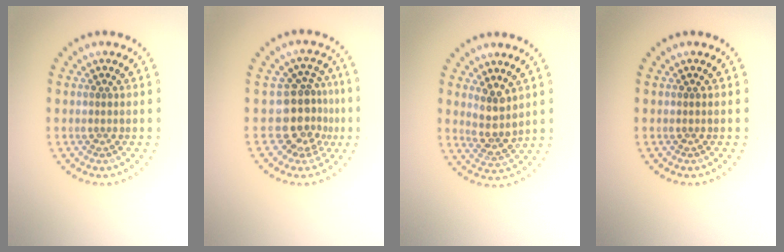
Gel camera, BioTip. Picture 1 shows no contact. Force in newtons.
{"total": 4.1, "press": 3.2, "slide": 2.5}
{"total": 3.1, "press": 2.5, "slide": 1.8}
{"total": 0.0}